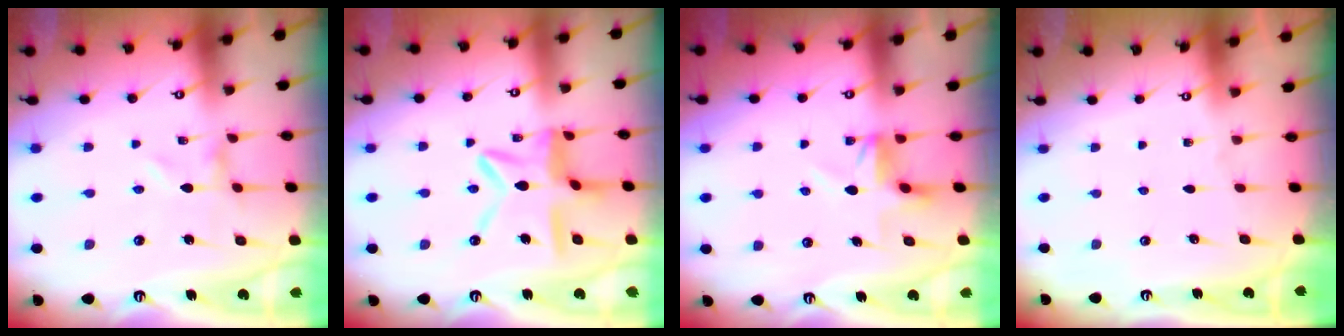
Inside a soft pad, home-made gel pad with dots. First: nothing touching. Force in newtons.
{"total": 12.2, "press": 12.2, "slide": 1.2}
{"total": 4.3, "press": 4.2, "slide": 0.3}
{"total": 0.0}